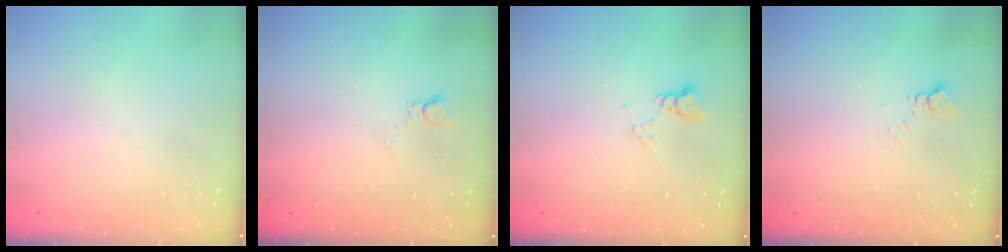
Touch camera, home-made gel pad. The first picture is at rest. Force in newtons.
{"total": 2.1, "press": 2.1, "slide": 0.3}
{"total": 2.5, "press": 2.5, "slide": 0.3}
{"total": 3.0, "press": 3.0, "slide": 0.4}